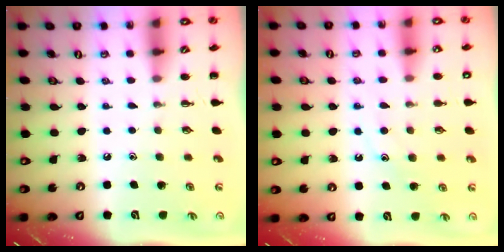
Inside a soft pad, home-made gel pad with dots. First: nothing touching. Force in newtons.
{"total": 10.9, "press": 10.9, "slide": 1.0}